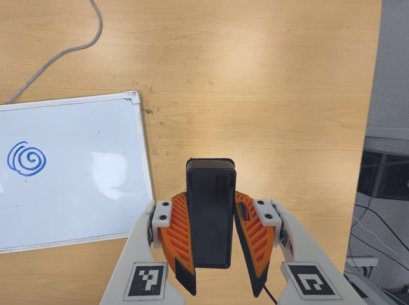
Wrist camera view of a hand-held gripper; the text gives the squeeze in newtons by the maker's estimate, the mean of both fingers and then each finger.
{"total": 9.8, "left": 7.8, "right": 11.9}